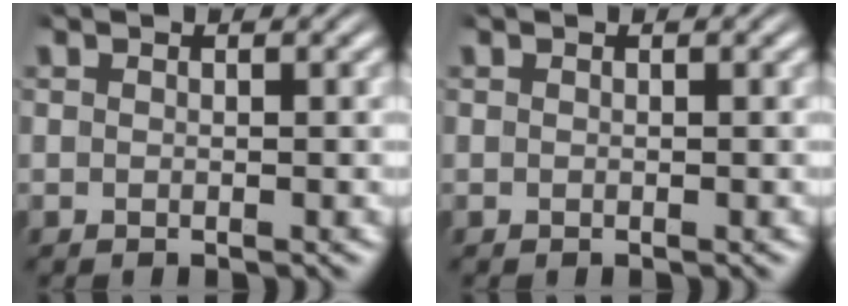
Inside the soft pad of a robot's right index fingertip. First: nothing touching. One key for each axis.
{"total": 0.0}